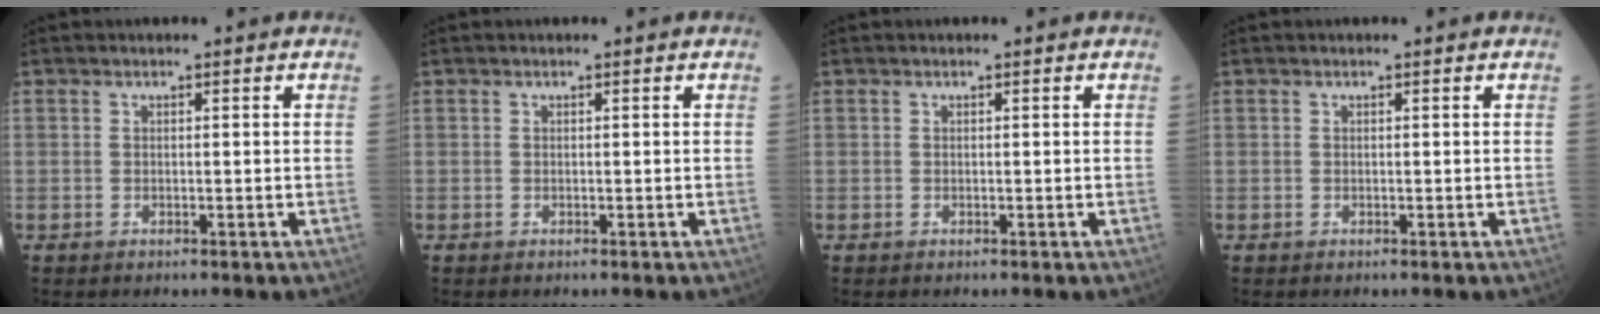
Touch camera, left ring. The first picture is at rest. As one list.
[{"total": 0.0}, {"total": 0.0}, {"total": 0.0}]